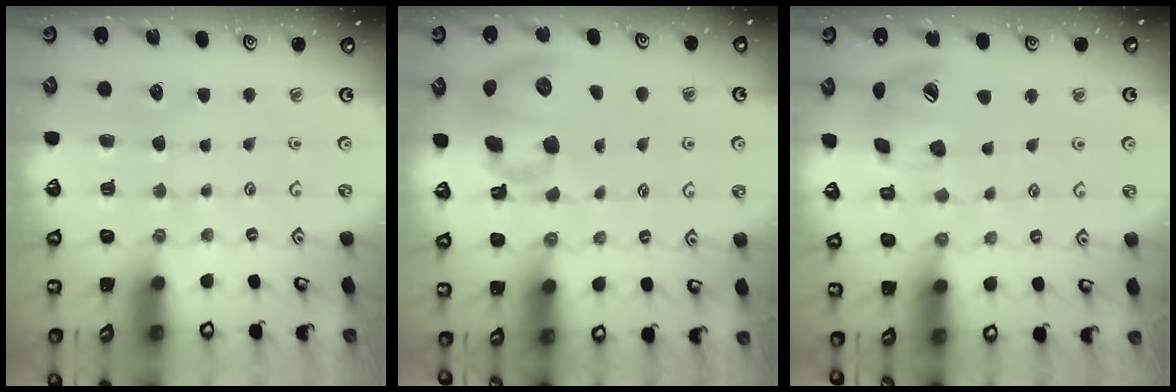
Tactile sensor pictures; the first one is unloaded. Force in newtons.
{"total": 13.1, "press": 13.1, "slide": 1.0}
{"total": 14.9, "press": 14.7, "slide": 2.5}